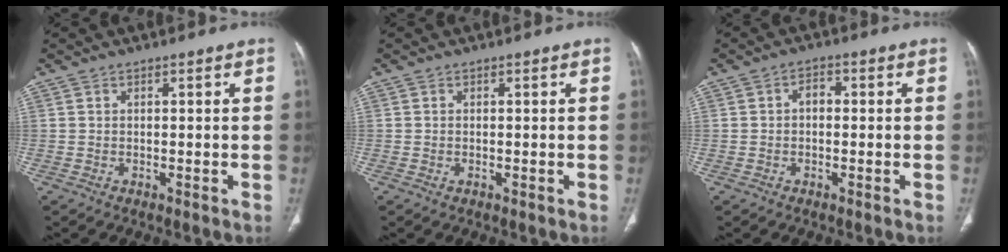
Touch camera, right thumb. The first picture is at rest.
{"total": 0.0}
{"total": 2.5, "force": [-0.1, 1.7, 1.8], "torque": [-0.021, 0.011, -0.007]}